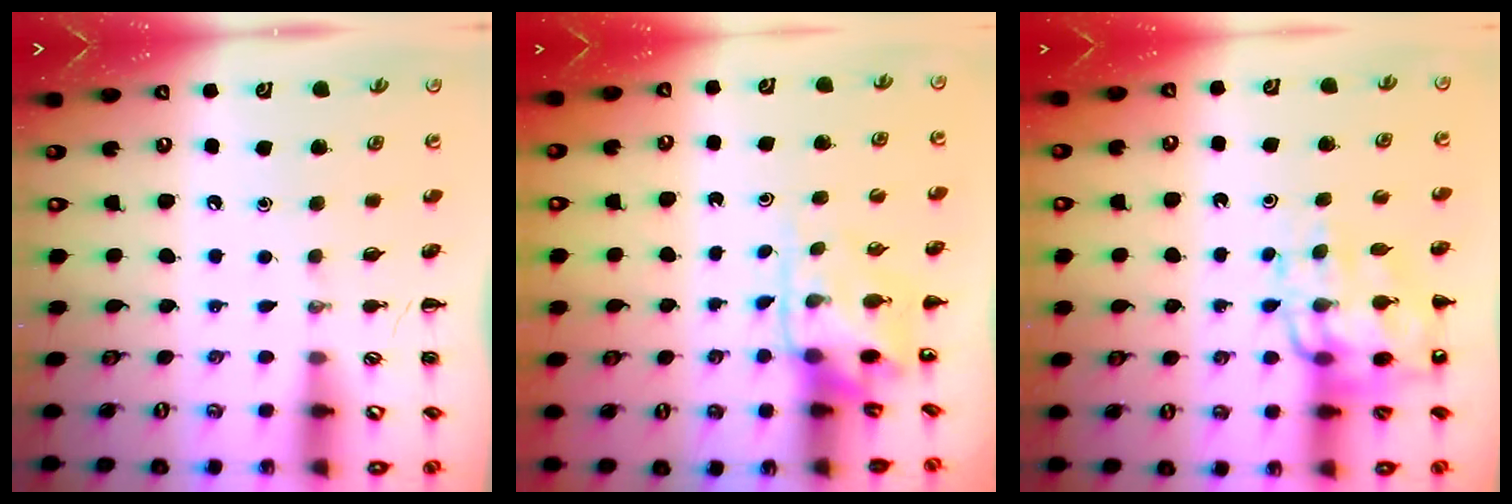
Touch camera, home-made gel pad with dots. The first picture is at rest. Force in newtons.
{"total": 4.2, "press": 4.0, "slide": 1.0}
{"total": 15.8, "press": 15.3, "slide": 3.9}